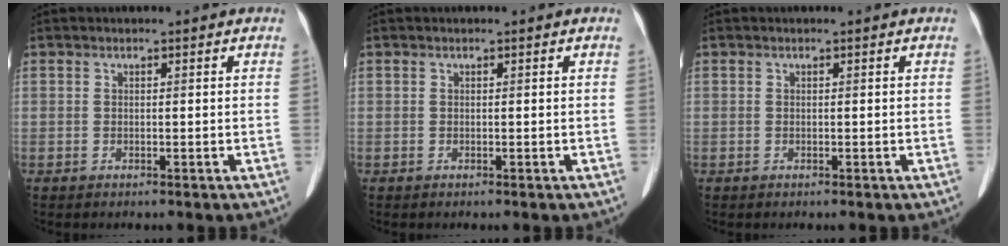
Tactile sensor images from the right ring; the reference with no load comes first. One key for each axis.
{"total": 0.0}
{"total": 0.0}